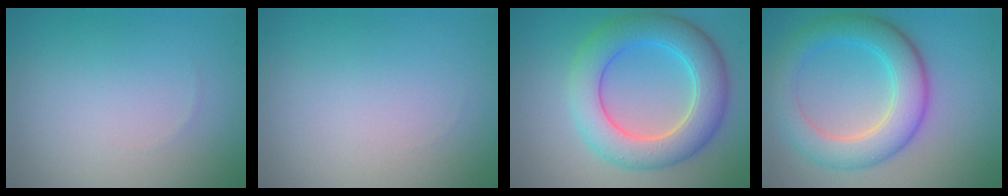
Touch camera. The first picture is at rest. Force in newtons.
{"total": 0.0}
{"total": 7.3, "press": 7.3, "slide": 0.4}
{"total": 6.2, "press": 6.2, "slide": 0.1}